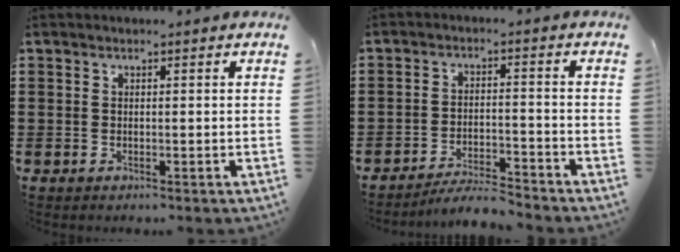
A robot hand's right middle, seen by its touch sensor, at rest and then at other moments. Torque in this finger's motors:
{"motor_torque": [0.07, 0.06, 0.00, 0.04]}